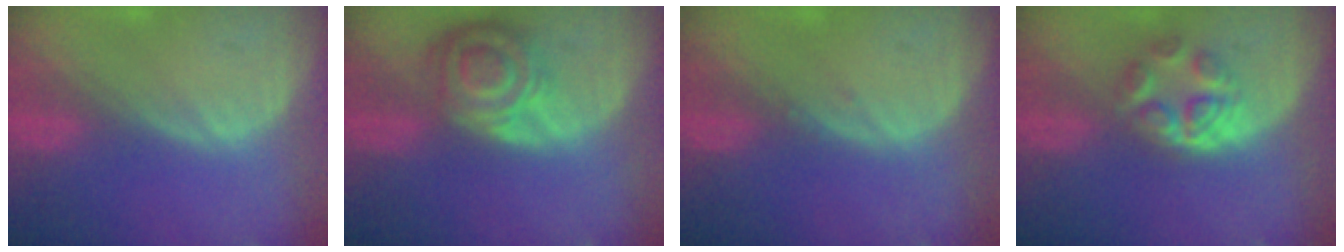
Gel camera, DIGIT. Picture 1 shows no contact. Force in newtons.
{"total": 8.3, "press": 7.3, "slide": 4.0}
{"total": 0.5, "press": 0.5, "slide": 0.2}
{"total": 5.6, "press": 5.0, "slide": 2.5}